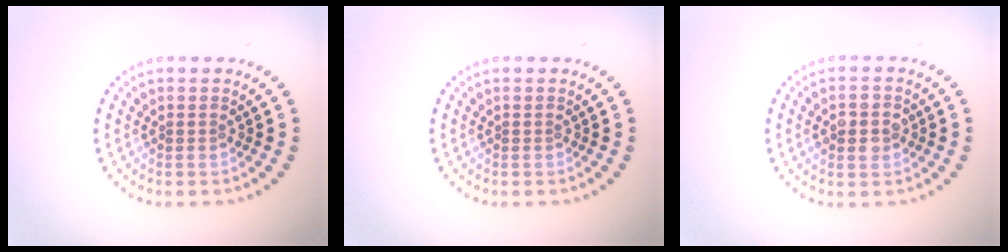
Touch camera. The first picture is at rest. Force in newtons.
{"total": 0.0}
{"total": 2.4, "press": 2.4, "slide": 0.2}